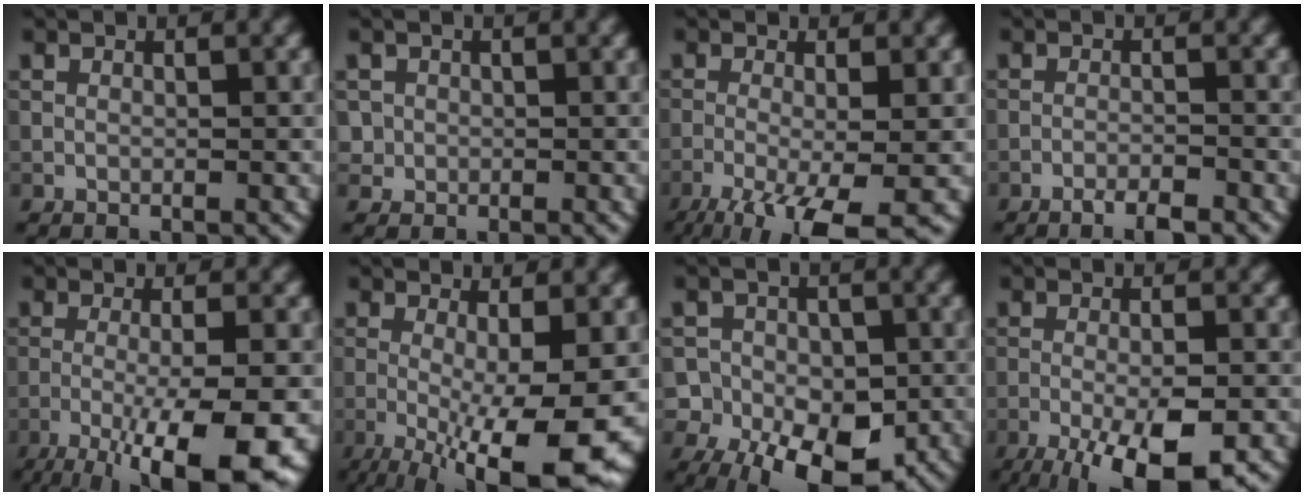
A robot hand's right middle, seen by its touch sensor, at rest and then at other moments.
{"total": 1.3, "force": [0.0, 1.3, 0.1], "torque": [0.012, -0.004, 0.002]}
{"total": 8.4, "force": [-4.4, 2.2, 6.8], "torque": [-0.119, -0.017, -0.074]}
{"total": 2.5, "force": [-1.9, 0.4, 1.6], "torque": [-0.029, 0.002, -0.037]}
{"total": 11.3, "force": [-5.1, 2.8, 9.7], "torque": [-0.154, -0.015, -0.078]}
{"total": 12.3, "force": [-3.5, 3.0, 11.4], "torque": [-0.167, -0.021, -0.046]}
{"total": 14.5, "force": [-7.7, 10.1, 7.0], "torque": [-0.100, -0.033, -0.126]}
{"total": 9.7, "force": [-5.1, 2.9, 7.8], "torque": [-0.136, -0.020, -0.080]}